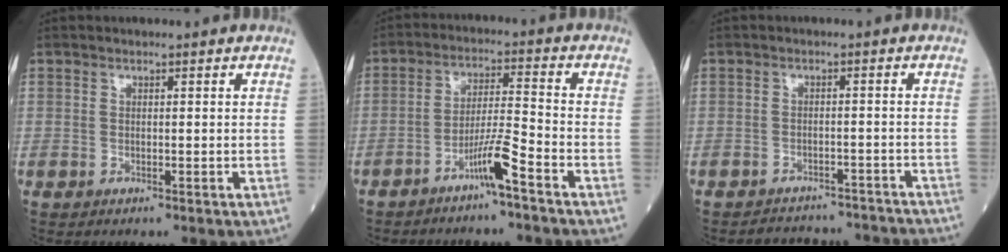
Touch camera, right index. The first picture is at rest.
{"total": 5.8, "force": [-3.9, -0.7, 4.2], "torque": [-0.081, 0.002, -0.077]}
{"total": 9.7, "force": [-9.5, 2.0, 0.6], "torque": [-0.002, 0.017, -0.108]}